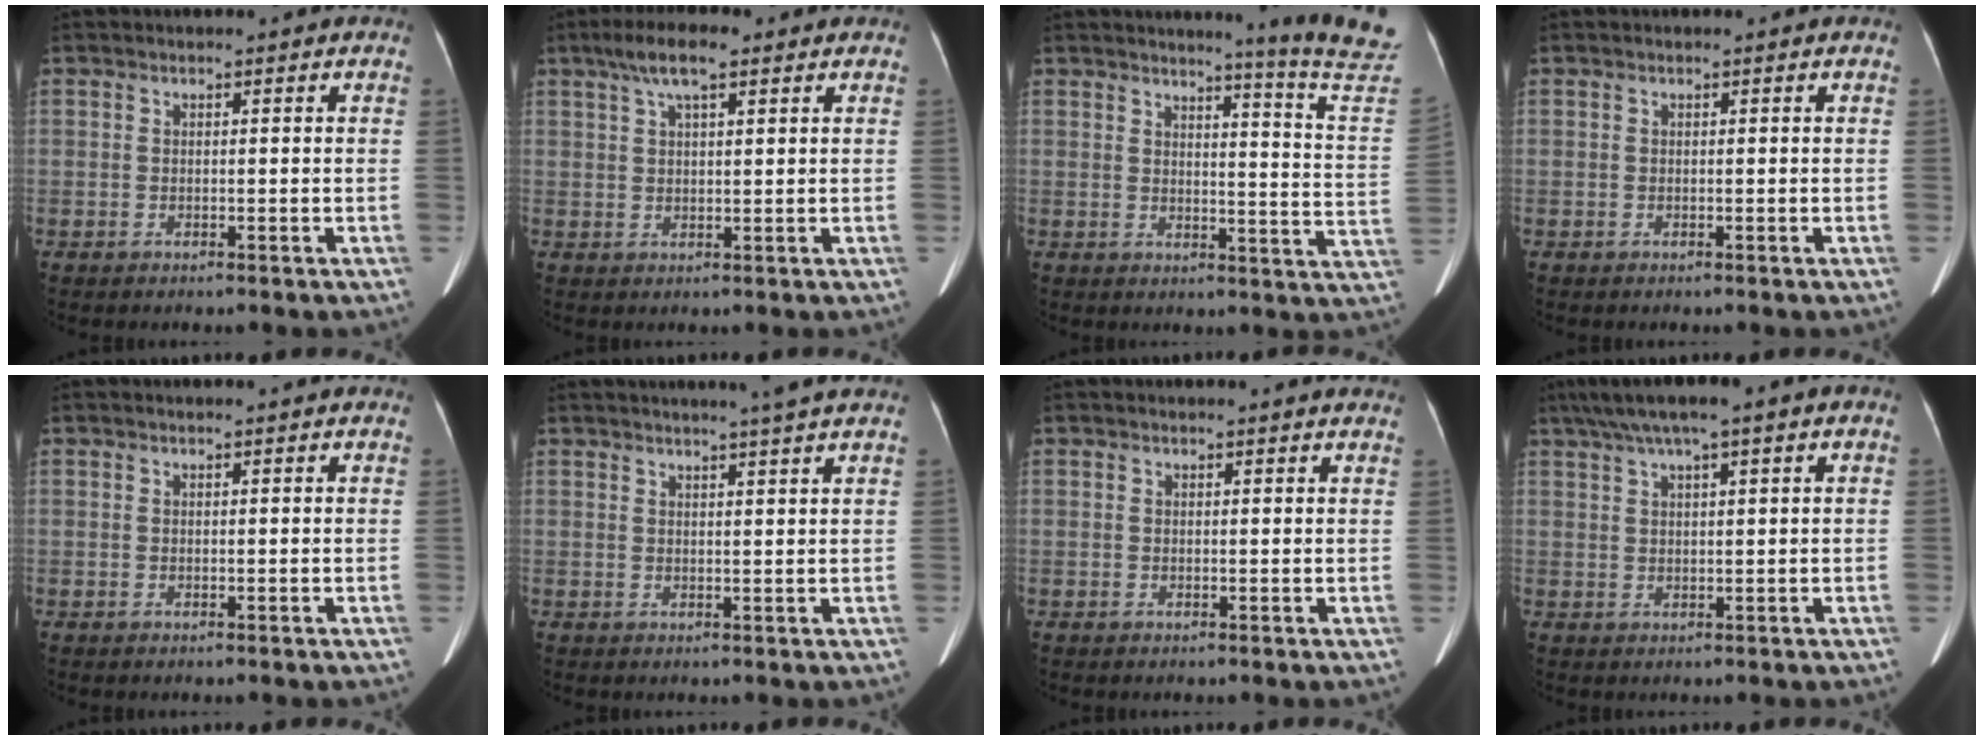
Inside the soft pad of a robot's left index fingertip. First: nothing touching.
{"total": 5.7, "force": [3.5, 1.3, 4.3], "torque": [-0.088, 0.021, 0.059]}
{"total": 14.1, "force": [12.9, -3.6, 4.4], "torque": [-0.058, -0.123, 0.136]}
{"total": 0.0}
{"total": 0.8, "force": [0.7, -0.1, 0.4], "torque": [-0.010, 0.009, 0.012]}
{"total": 6.6, "force": [5.8, -1.3, 2.9], "torque": [-0.038, 0.006, 0.067]}
{"total": 3.5, "force": [3.3, -0.2, 1.0], "torque": [-0.016, 0.003, 0.022]}
{"total": 7.6, "force": [4.6, 0.7, 6.0], "torque": [-0.108, 0.040, 0.075]}